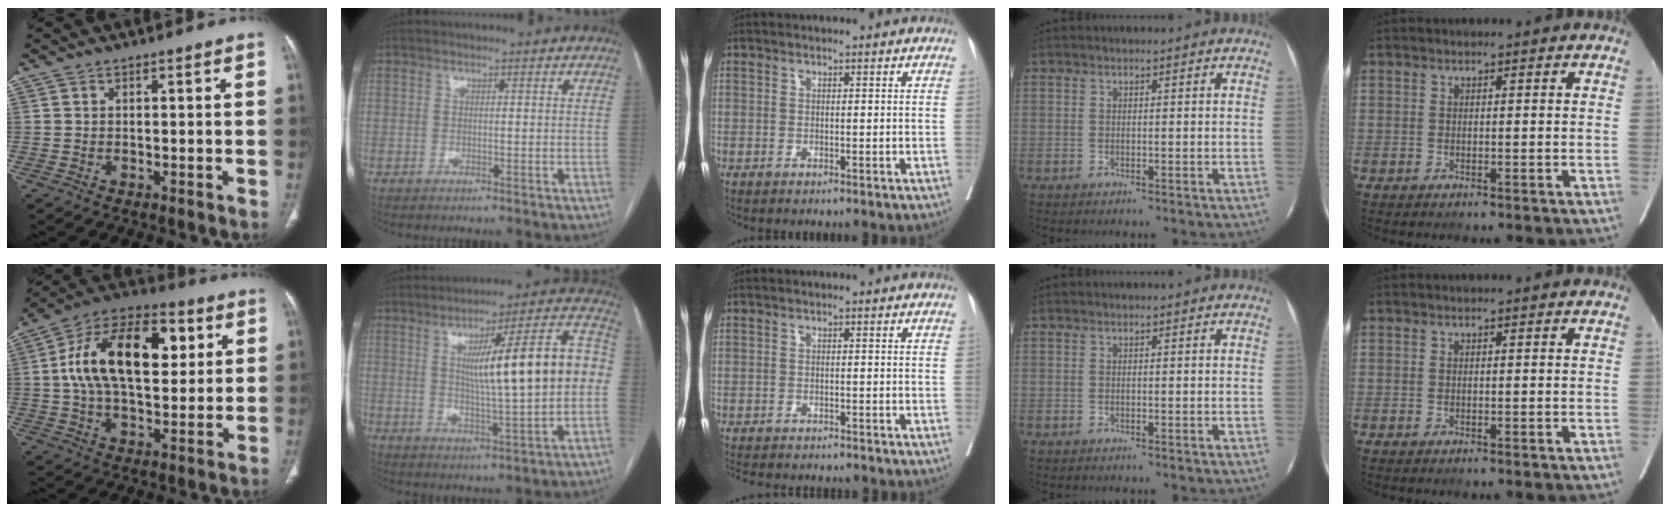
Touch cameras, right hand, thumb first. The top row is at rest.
{"thumb": {"total": 21.8, "force": [4.7, 12.0, 17.6], "torque": [-0.279, 0.013, 0.069]}, "index": {"total": 17.8, "force": [1.6, 1.7, 17.6], "torque": [-0.255, 0.033, 0.024]}, "middle": {"total": 10.3, "force": [-9.3, 1.8, 3.9], "torque": [-0.060, -0.012, -0.120]}}